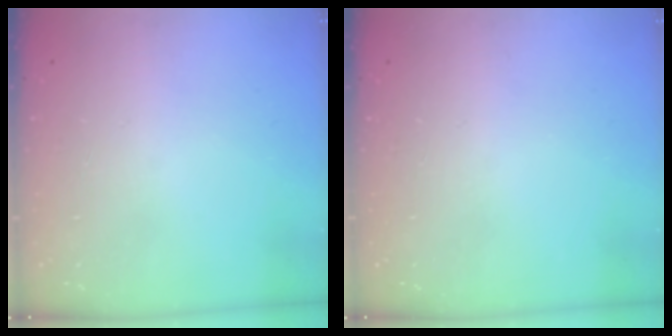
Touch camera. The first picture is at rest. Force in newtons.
{"total": 0.0}